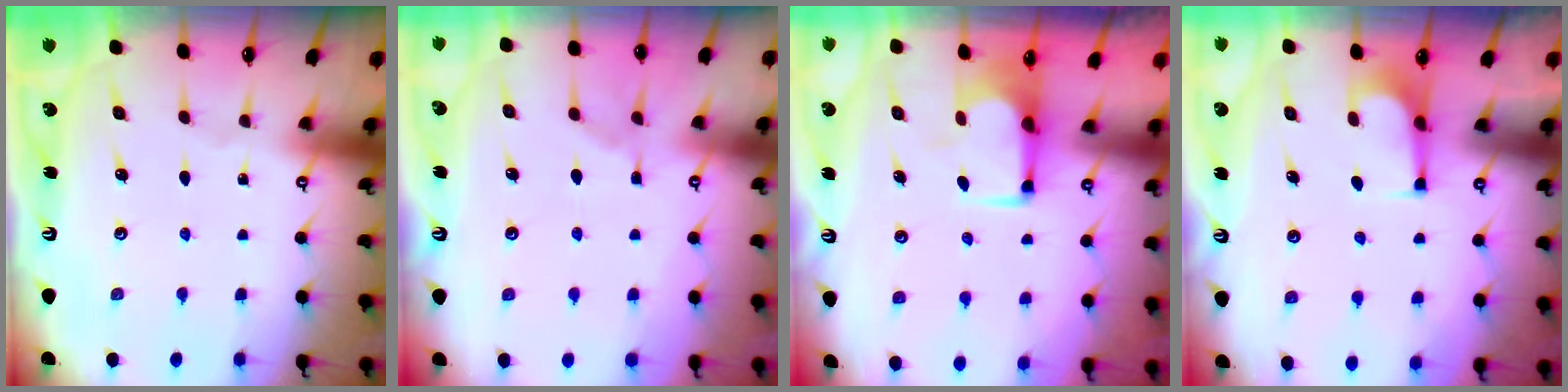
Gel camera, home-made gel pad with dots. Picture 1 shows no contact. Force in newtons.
{"total": 1.6, "press": 0.8, "slide": 1.4}
{"total": 1.9, "press": 1.6, "slide": 1.0}
{"total": 2.1, "press": 1.9, "slide": 0.8}